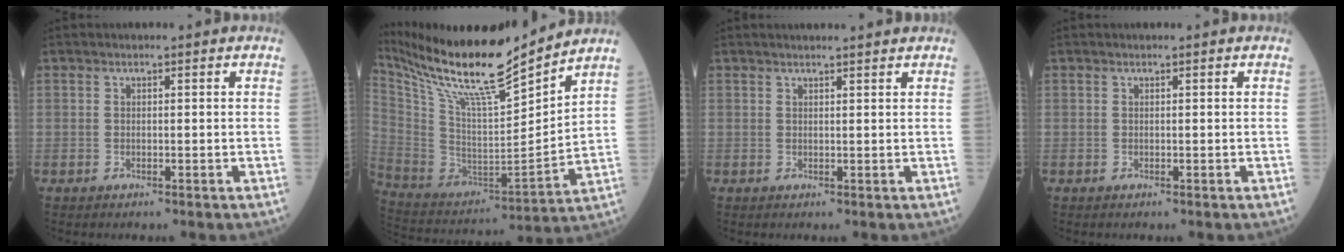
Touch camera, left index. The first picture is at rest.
{"total": 20.6, "force": [17.8, 1.0, 10.3], "torque": [-0.204, -0.017, 0.321]}
{"total": 4.7, "force": [4.4, 0.0, 1.6], "torque": [-0.020, 0.018, 0.051]}
{"total": 0.0}